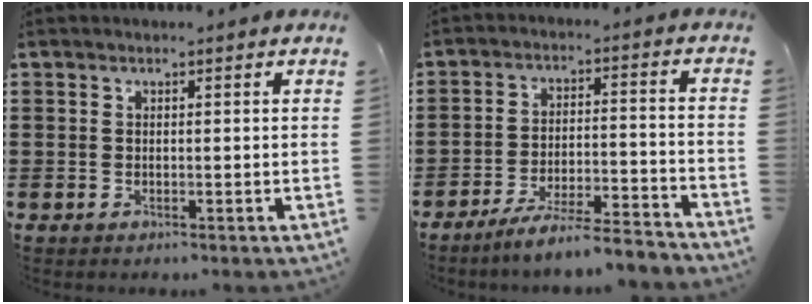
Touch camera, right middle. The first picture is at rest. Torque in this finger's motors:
{"motor_torque": [2.14, 0.00, 0.27, 0.11]}